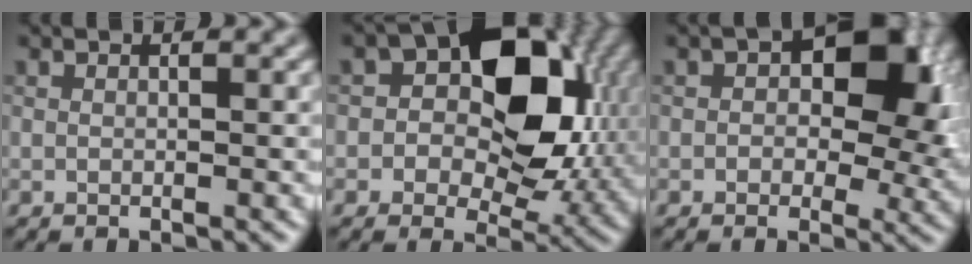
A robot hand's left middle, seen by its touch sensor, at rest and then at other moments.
{"total": 9.7, "force": [1.4, 6.5, 7.0], "torque": [-0.094, 0.009, 0.029]}
{"total": 8.1, "force": [1.4, 4.7, 6.4], "torque": [-0.097, 0.012, 0.029]}